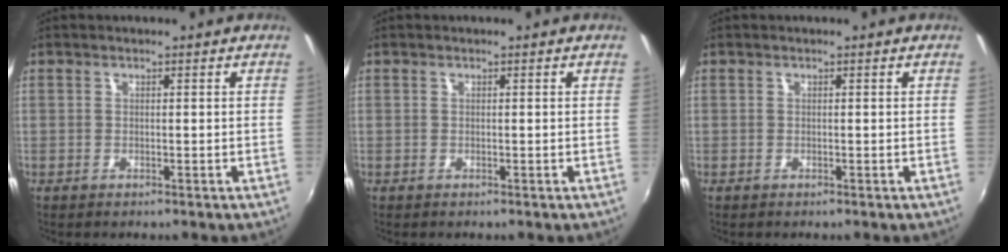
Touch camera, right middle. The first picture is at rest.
{"total": 0.0}
{"total": 0.0}